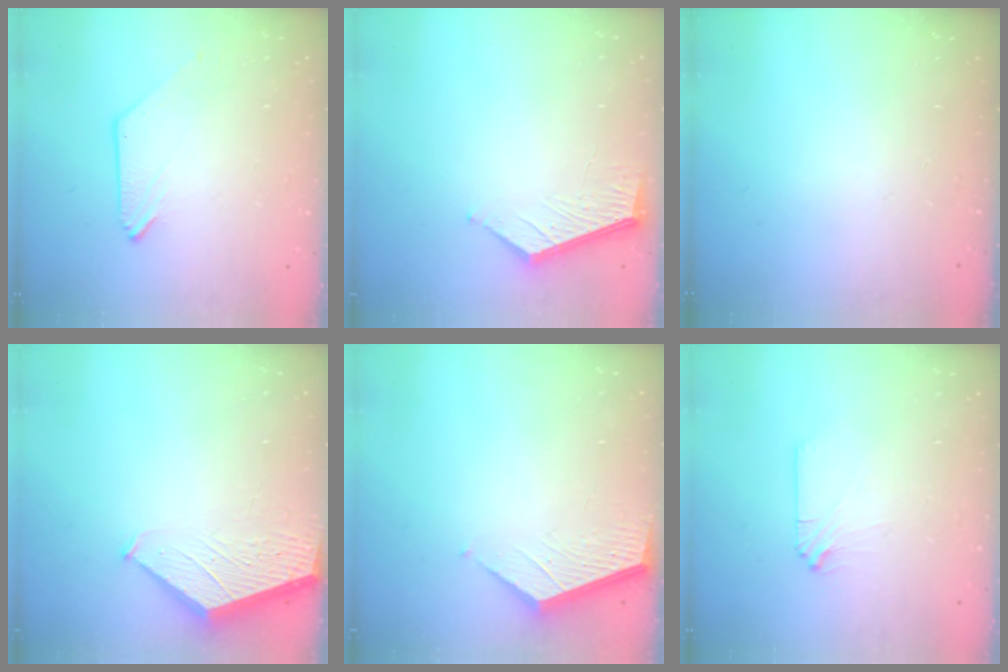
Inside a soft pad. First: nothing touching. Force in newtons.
{"total": 5.9, "press": 5.9, "slide": 0.4}
{"total": 0.0}
{"total": 1.4, "press": 1.4, "slide": 0.2}
{"total": 3.7, "press": 3.7, "slide": 0.2}
{"total": 1.1, "press": 1.1, "slide": 0.3}